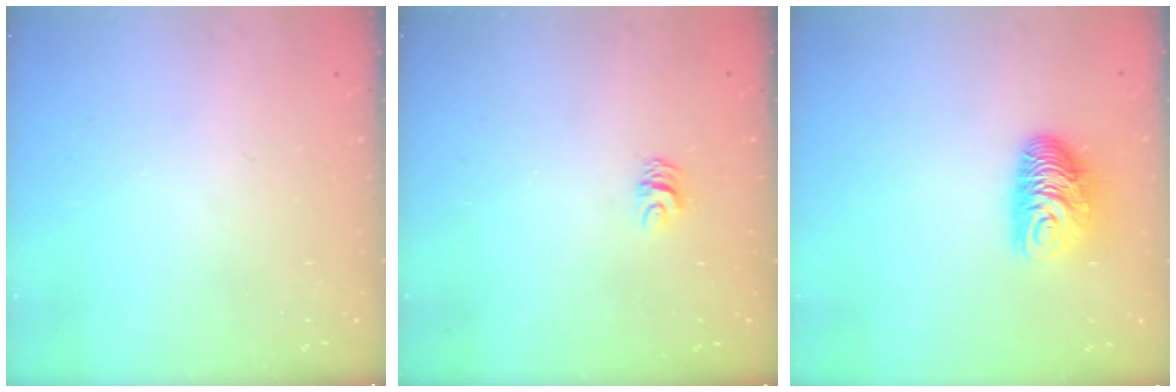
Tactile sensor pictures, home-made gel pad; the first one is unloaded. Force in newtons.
{"total": 5.1, "press": 5.0, "slide": 0.3}
{"total": 9.8, "press": 9.8, "slide": 0.5}